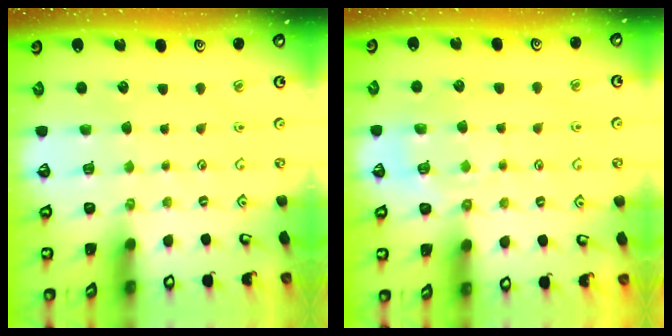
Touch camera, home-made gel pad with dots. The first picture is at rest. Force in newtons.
{"total": 6.4, "press": 6.3, "slide": 1.0}